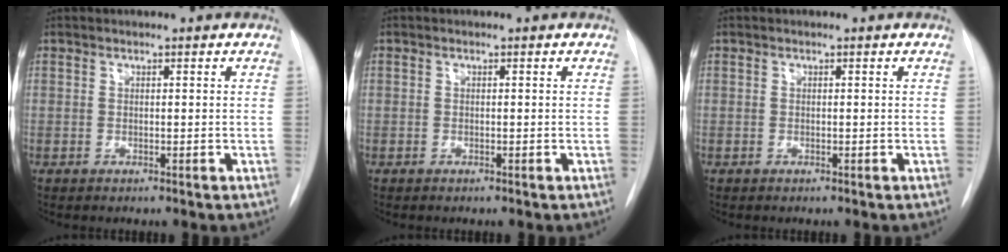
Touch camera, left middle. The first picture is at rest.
{"total": 0.0}
{"total": 0.0}